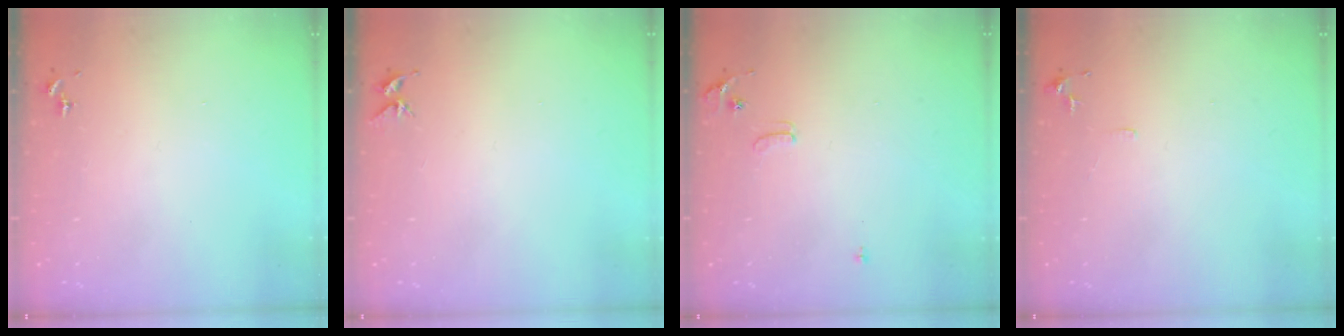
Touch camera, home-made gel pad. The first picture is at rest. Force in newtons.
{"total": 5.0, "press": 4.9, "slide": 0.5}
{"total": 6.1, "press": 6.0, "slide": 0.9}
{"total": 5.7, "press": 5.6, "slide": 0.6}